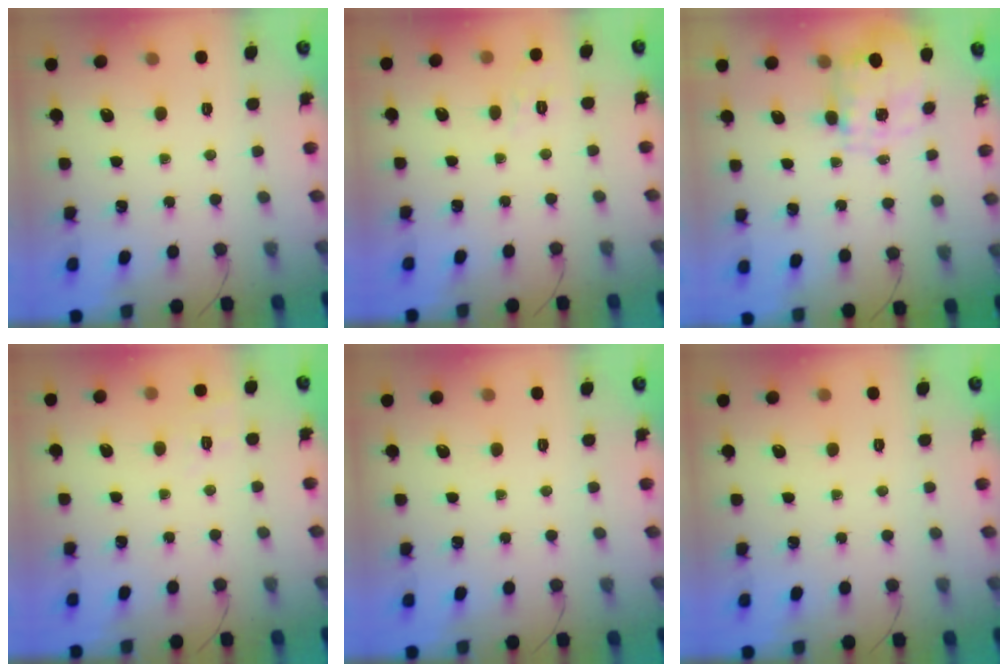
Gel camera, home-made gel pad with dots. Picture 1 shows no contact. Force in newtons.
{"total": 3.8, "press": 3.3, "slide": 1.9}
{"total": 2.9, "press": 2.7, "slide": 1.1}
{"total": 5.8, "press": 5.5, "slide": 1.9}
{"total": 0.0}
{"total": 0.0}